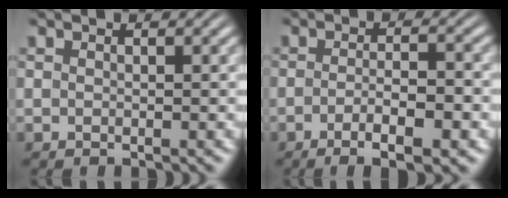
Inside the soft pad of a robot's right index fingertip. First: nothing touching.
{"total": 4.7, "force": [-2.9, 0.9, 3.5], "torque": [-0.052, -0.011, -0.048]}